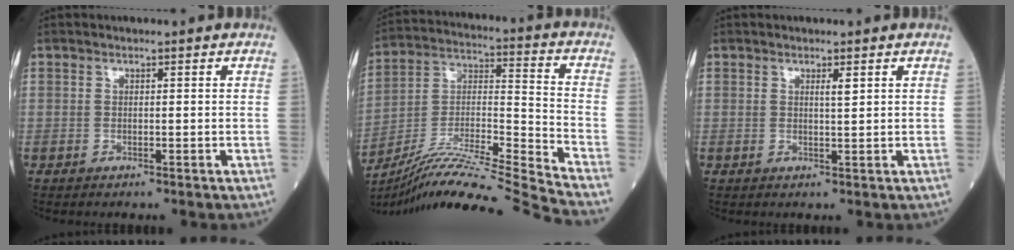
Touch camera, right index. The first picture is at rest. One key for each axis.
{"total": 22.1, "fx": -19.8, "fy": -3.0, "fz": 9.4, "tx": -0.187, "ty": -0.017, "tz": -0.340}
{"total": 1.2, "fx": 0.6, "fy": 0.0, "fz": 1.0, "tx": -0.019, "ty": -0.004, "tz": 0.009}